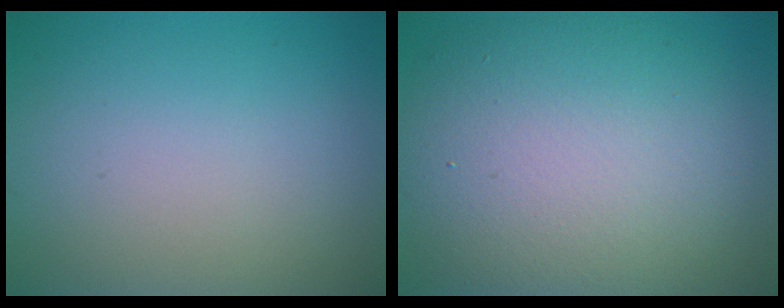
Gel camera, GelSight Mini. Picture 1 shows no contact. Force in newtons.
{"total": 11.9, "press": 11.9, "slide": 1.1}